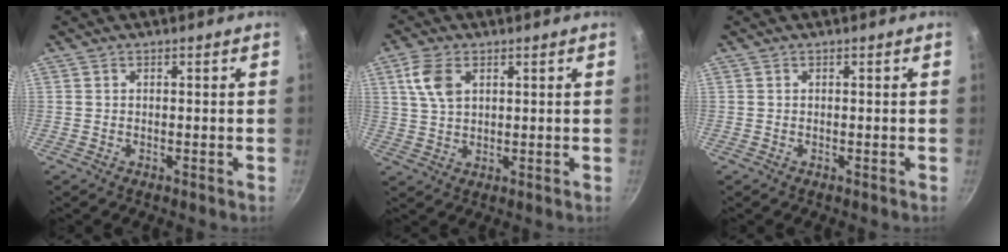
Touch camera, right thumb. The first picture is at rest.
{"total": 6.7, "force": [2.6, 3.9, 4.8], "torque": [-0.094, -0.001, 0.052]}
{"total": 0.0}